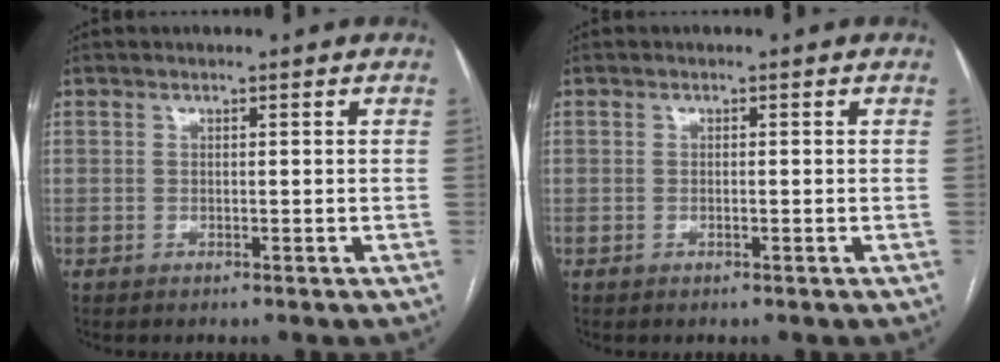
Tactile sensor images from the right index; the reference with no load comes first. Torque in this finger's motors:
{"motor_torque": [-0.16, -0.01, -0.07, -0.01]}